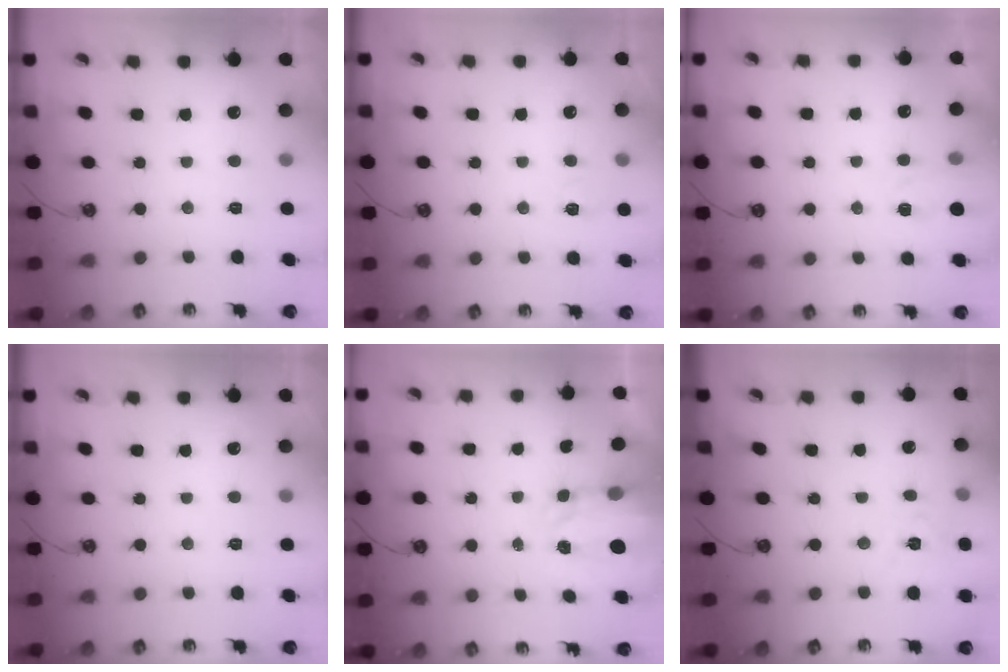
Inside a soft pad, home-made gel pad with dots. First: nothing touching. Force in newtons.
{"total": 4.9, "press": 4.8, "slide": 0.7}
{"total": 2.9, "press": 2.9, "slide": 0.5}
{"total": 0.0}
{"total": 3.4, "press": 3.4, "slide": 0.5}
{"total": 6.5, "press": 6.4, "slide": 0.7}